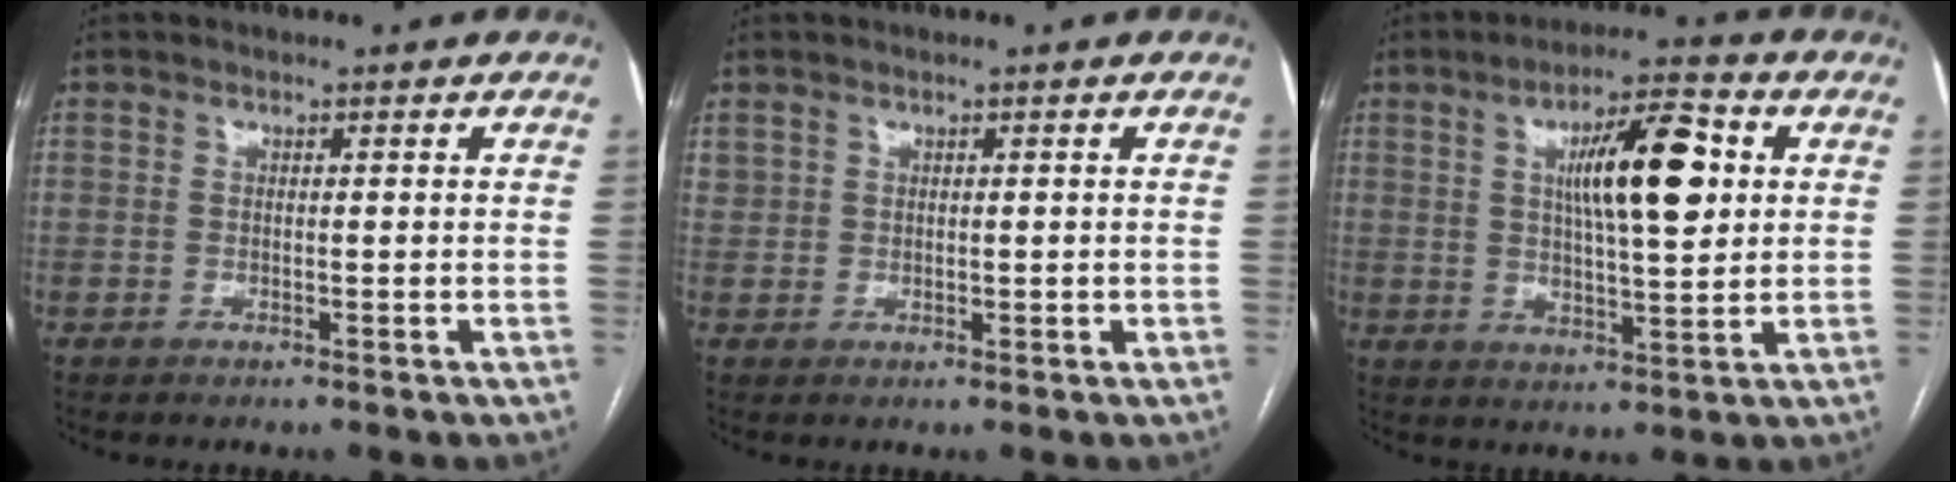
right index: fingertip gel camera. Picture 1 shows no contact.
{"total": 1.6, "force": [0.7, 1.3, 0.6], "torque": [-0.021, 0.013, 0.023]}
{"total": 12.1, "force": [3.0, 2.6, 11.4], "torque": [-0.190, 0.013, 0.048]}